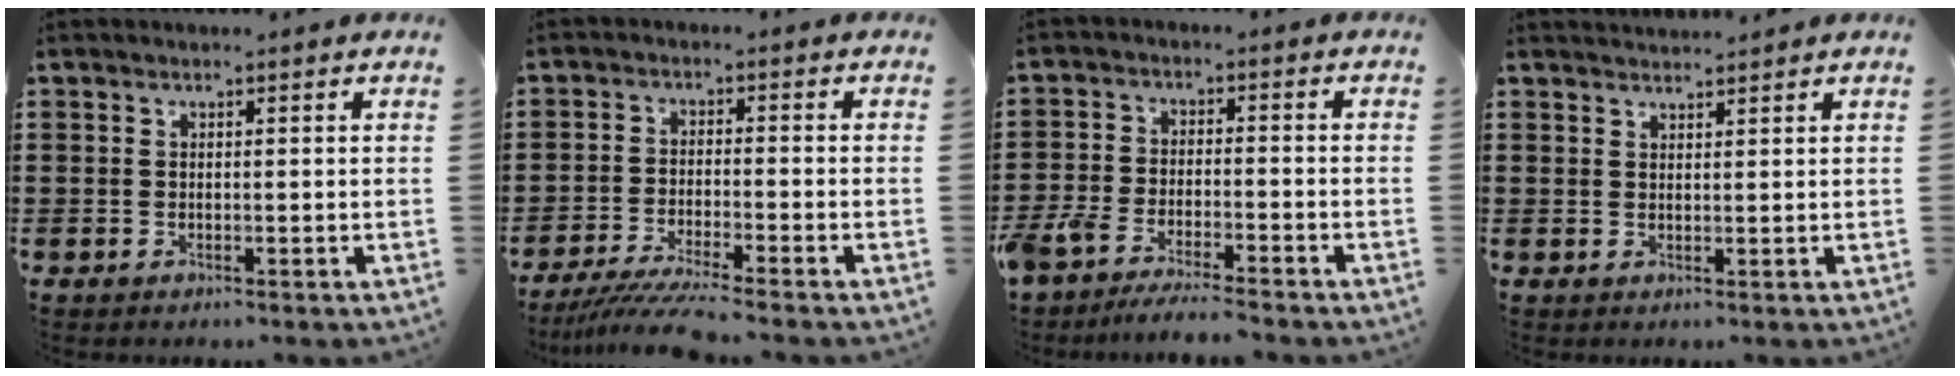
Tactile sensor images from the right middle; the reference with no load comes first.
{"total": 5.2, "force": [-4.7, -0.4, 2.1], "torque": [-0.048, -0.021, -0.089]}
{"total": 5.6, "force": [-5.3, 0.8, 1.7], "torque": [-0.053, -0.006, -0.111]}
{"total": 1.7, "force": [1.7, 0.1, 0.0], "torque": [-0.003, 0.003, 0.032]}